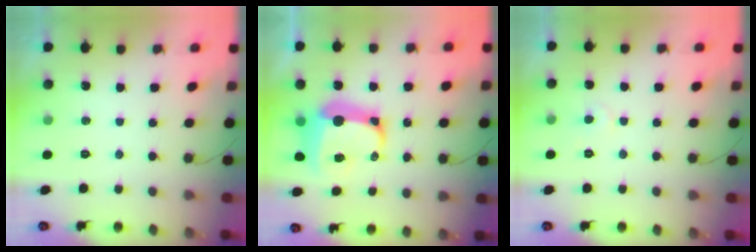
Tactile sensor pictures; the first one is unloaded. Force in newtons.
{"total": 14.4, "press": 14.3, "slide": 1.9}
{"total": 4.1, "press": 4.0, "slide": 0.4}